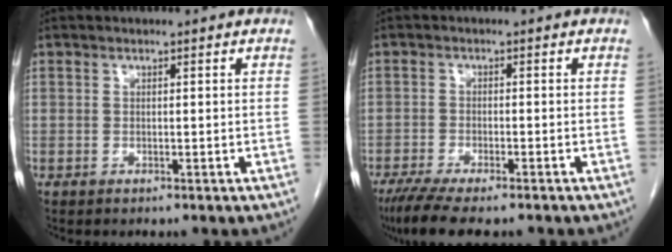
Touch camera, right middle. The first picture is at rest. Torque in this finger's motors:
{"motor_torque": [0.15, -0.13, 0.04, 0.06]}